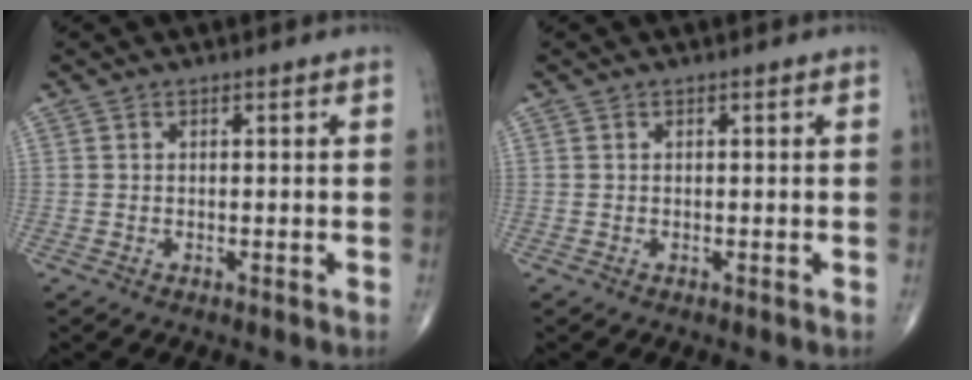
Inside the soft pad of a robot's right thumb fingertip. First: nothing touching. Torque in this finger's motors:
{"motor_torque": [0.02, 0.00, -0.11, -0.04, 0.01]}